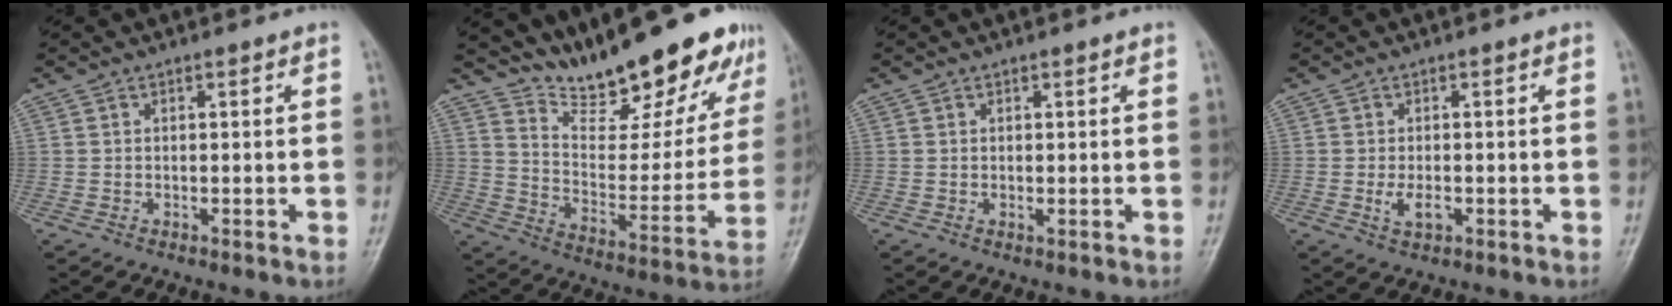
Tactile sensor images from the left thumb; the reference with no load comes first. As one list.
[{"total": 22.1, "force": [18.3, 5.7, 11.0], "torque": [-0.124, -0.105, 0.277]}, {"total": 0.9, "force": [0.2, 0.3, 0.8], "torque": [-0.013, 0.002, 0.005]}, {"total": 2.9, "force": [-0.7, 1.5, 2.4], "torque": [-0.044, -0.002, -0.011]}]